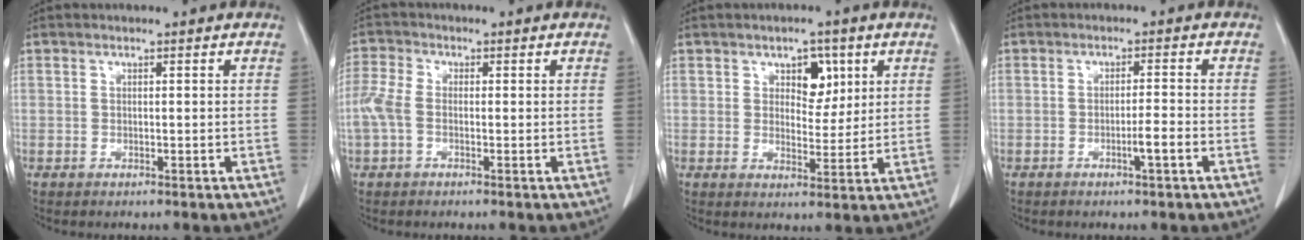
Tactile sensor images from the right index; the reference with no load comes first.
{"total": 4.3, "force": [-0.8, 2.5, 3.5], "torque": [-0.105, 0.010, -0.023]}
{"total": 4.9, "force": [2.2, 2.9, 3.3], "torque": [-0.041, 0.007, 0.034]}
{"total": 2.8, "force": [-1.2, -0.2, 2.5], "torque": [-0.041, -0.002, -0.022]}